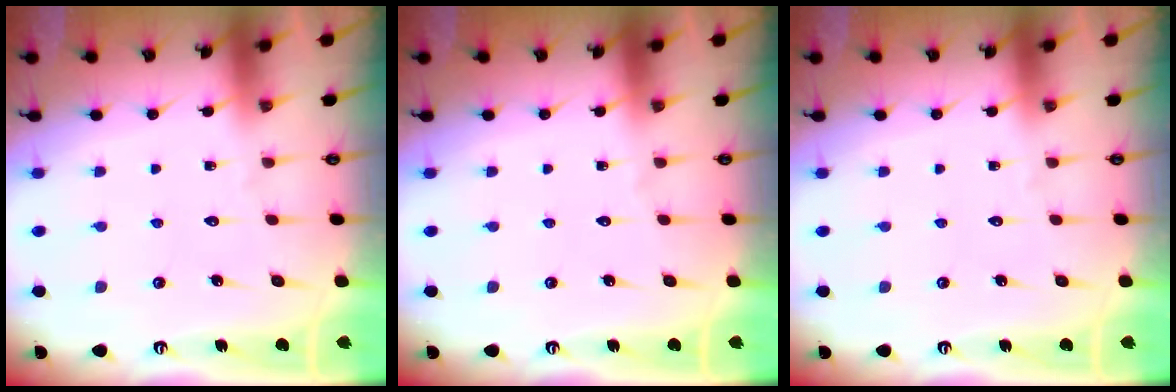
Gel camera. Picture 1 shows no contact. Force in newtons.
{"total": 0.0}
{"total": 0.0}